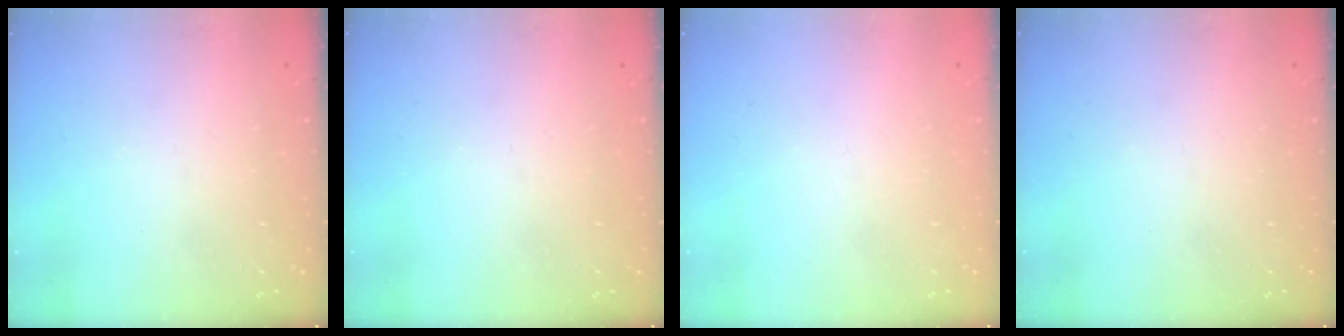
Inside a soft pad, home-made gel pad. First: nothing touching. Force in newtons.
{"total": 0.0}
{"total": 1.7, "press": 1.6, "slide": 0.1}
{"total": 0.0}